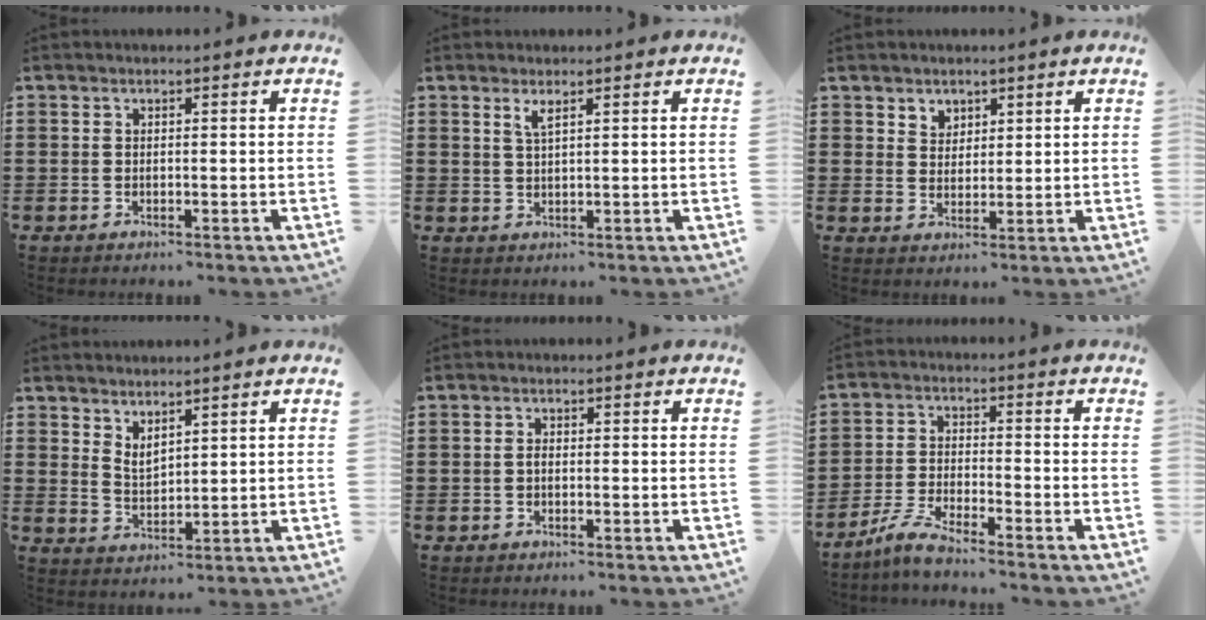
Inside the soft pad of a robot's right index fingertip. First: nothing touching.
{"total": 1.8, "force": [1.1, 0.3, 1.4], "torque": [-0.031, 0.001, 0.020]}
{"total": 3.0, "force": [2.2, 2.1, 0.0], "torque": [-0.010, 0.007, 0.042]}
{"total": 2.8, "force": [2.6, 1.0, 0.6], "torque": [-0.019, 0.001, 0.049]}
{"total": 0.9, "force": [-0.3, 0.5, 0.8], "torque": [-0.016, -0.001, -0.005]}
{"total": 5.1, "force": [-4.6, 0.1, 2.3], "torque": [-0.067, -0.014, -0.094]}